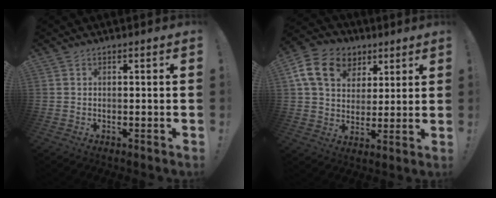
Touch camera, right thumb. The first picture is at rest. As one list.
[{"total": 16.5, "force": [6.7, 12.3, 8.6], "torque": [-0.134, -0.018, 0.133]}]